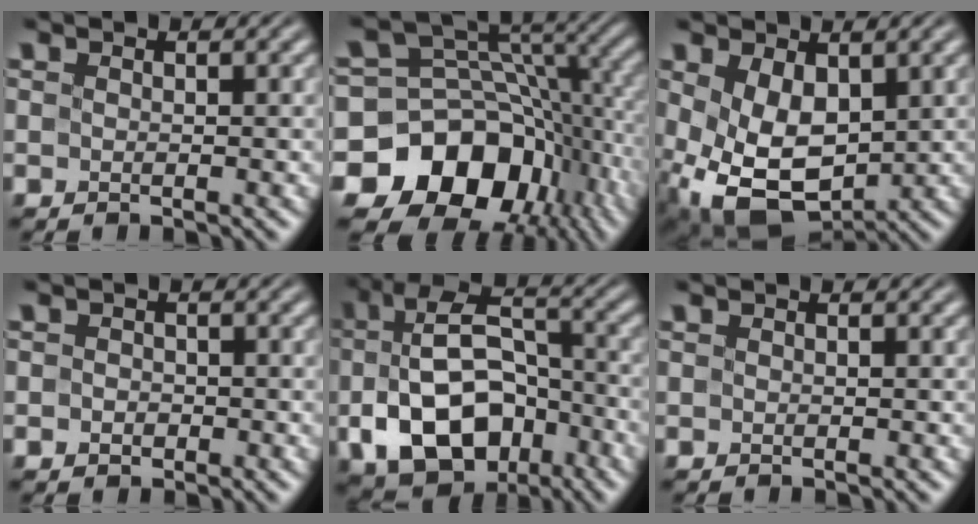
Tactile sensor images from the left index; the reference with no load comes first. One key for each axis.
{"total": 13.8, "fx": -6.3, "fy": 10.1, "fz": 6.8, "tx": -0.127, "ty": 0.002, "tz": -0.115}
{"total": 8.3, "fx": -0.4, "fy": 5.5, "fz": 6.2, "tx": -0.141, "ty": -0.027, "tz": 0.006}
{"total": 1.1, "fx": -0.3, "fy": 0.9, "fz": 0.4, "tx": -0.003, "ty": -0.002, "tz": -0.008}
{"total": 11.8, "fx": -3.7, "fy": 7.5, "fz": 8.4, "tx": -0.167, "ty": -0.009, "tz": -0.059}
{"total": 0.0}